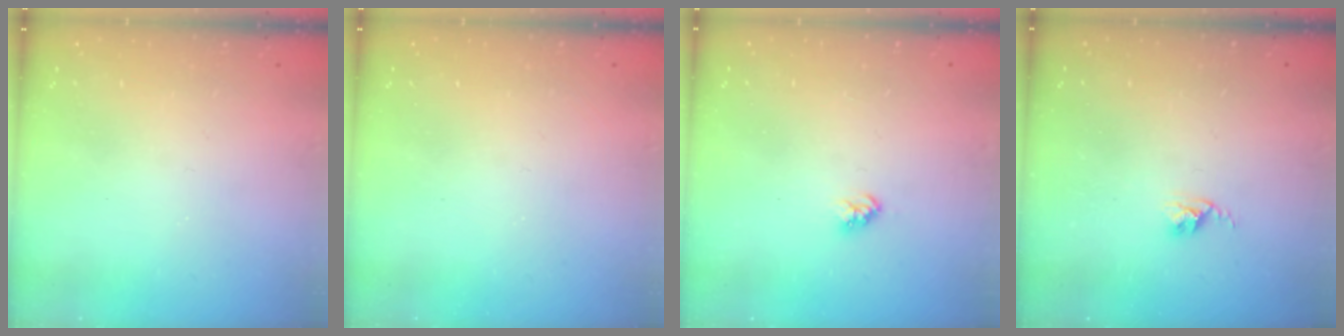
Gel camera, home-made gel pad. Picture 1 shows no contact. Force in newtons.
{"total": 0.0}
{"total": 3.0, "press": 3.0, "slide": 0.3}
{"total": 2.4, "press": 2.4, "slide": 0.3}